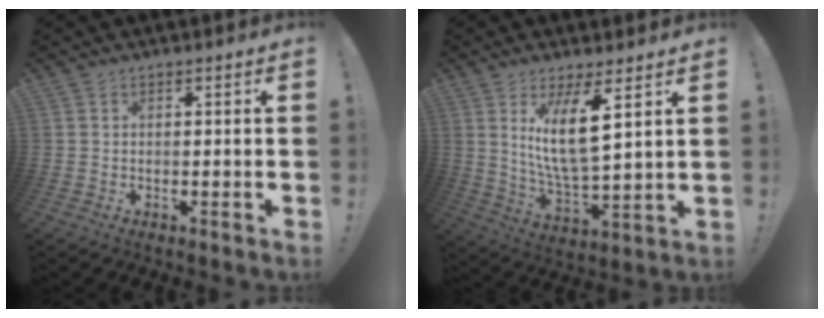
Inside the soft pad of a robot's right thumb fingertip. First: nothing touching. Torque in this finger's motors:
{"motor_torque": [-0.26, 0.89, 0.57, -0.18, 0.15]}